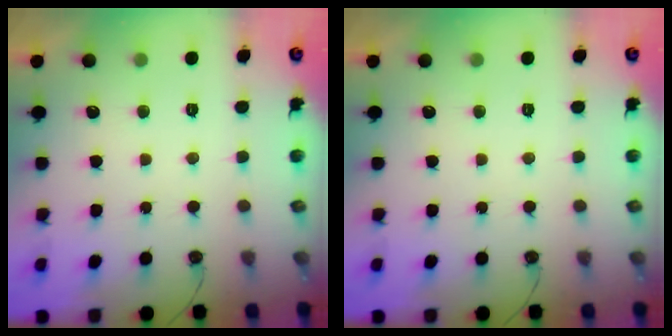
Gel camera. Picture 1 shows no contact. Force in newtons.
{"total": 0.0}